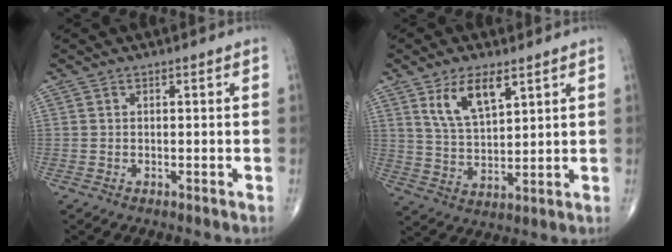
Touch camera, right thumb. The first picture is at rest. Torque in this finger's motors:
{"motor_torque": [-0.19, 0.34, 0.42, 0.08, 0.24]}